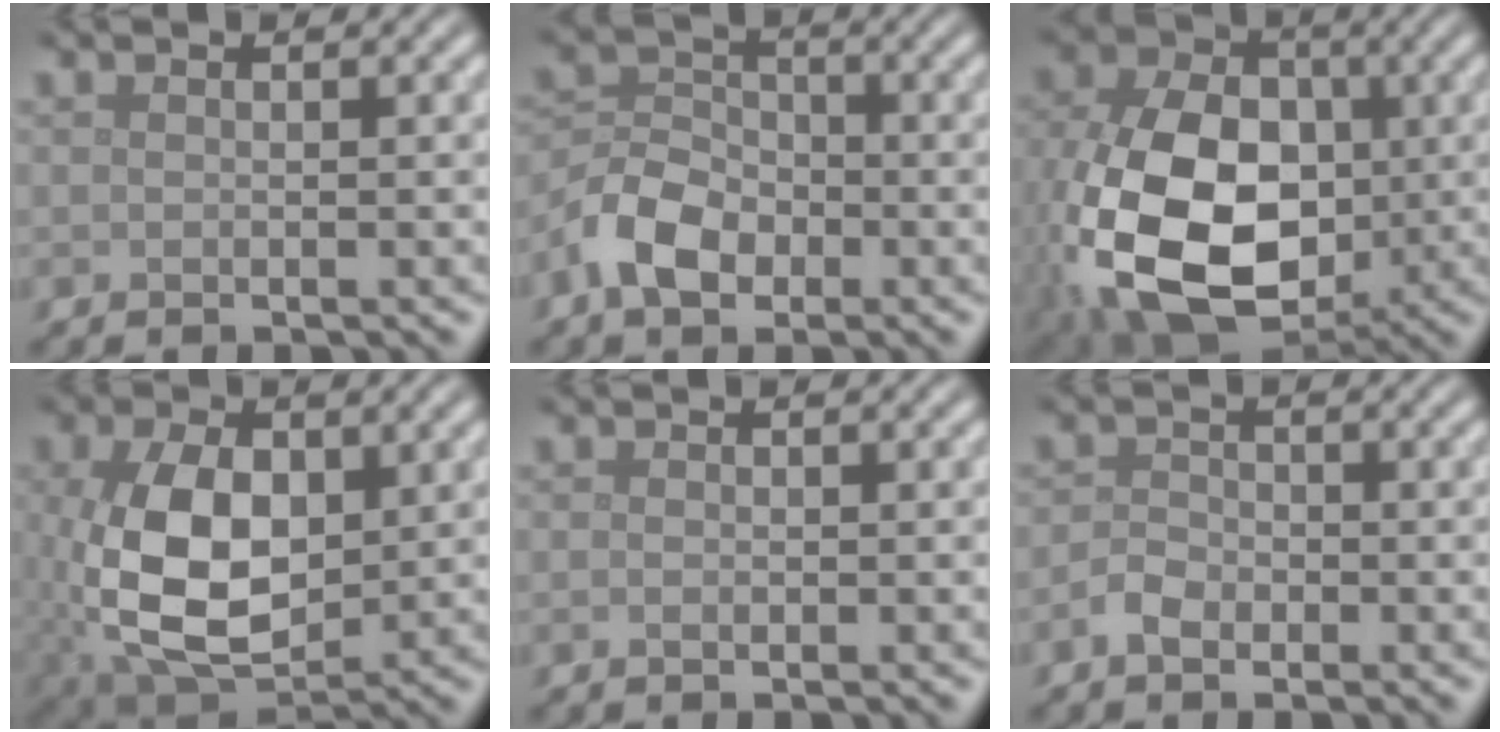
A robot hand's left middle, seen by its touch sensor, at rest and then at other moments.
{"total": 4.9, "force": [-2.5, 3.2, 2.7], "torque": [-0.054, 0.003, -0.054]}
{"total": 15.2, "force": [-2.4, 10.5, 10.8], "torque": [-0.244, -0.031, -0.040]}
{"total": 10.5, "force": [0.0, 6.5, 8.2], "torque": [-0.183, -0.014, 0.010]}
{"total": 0.5, "force": [-0.1, 0.3, 0.4], "torque": [-0.009, -0.003, 0.000]}
{"total": 1.8, "force": [-1.0, 1.2, 1.0], "torque": [-0.016, 0.003, -0.022]}